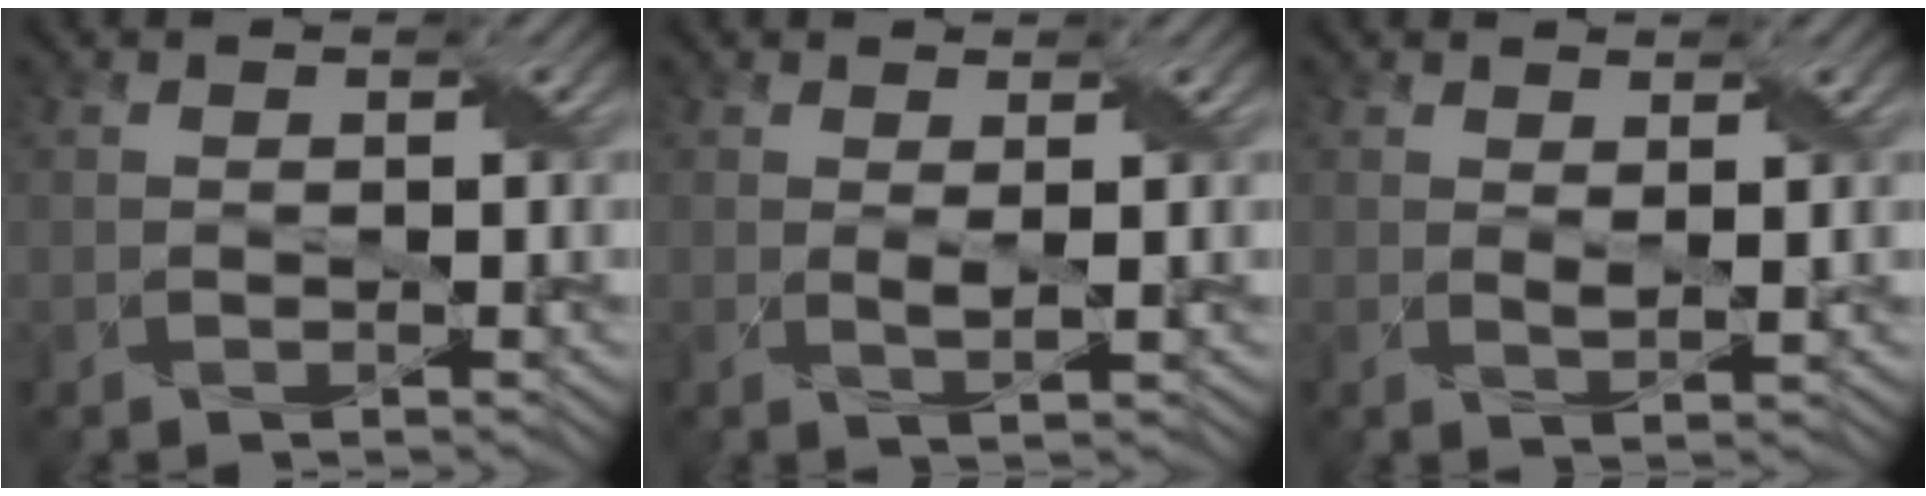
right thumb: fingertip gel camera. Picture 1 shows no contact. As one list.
[{"total": 1.3, "force": [0.6, 0.1, 1.1], "torque": [-0.028, -0.001, 0.012]}, {"total": 1.5, "force": [1.1, 0.2, 1.0], "torque": [-0.027, -0.004, 0.022]}]